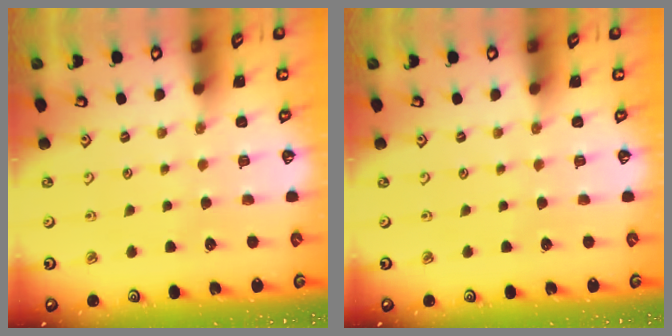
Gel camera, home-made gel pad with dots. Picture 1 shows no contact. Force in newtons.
{"total": 0.0}